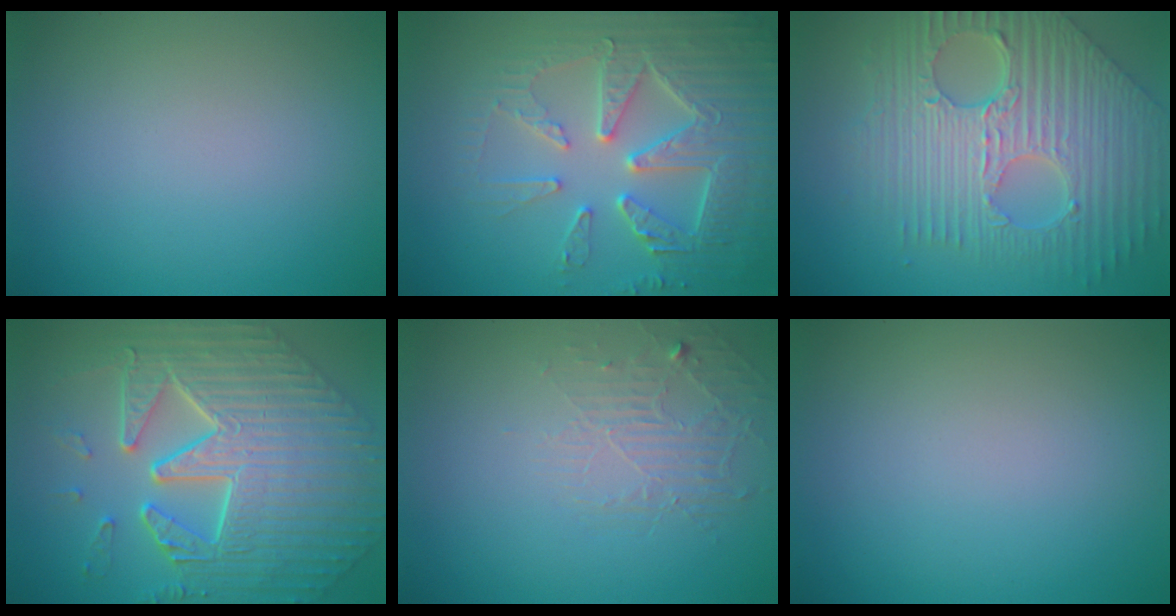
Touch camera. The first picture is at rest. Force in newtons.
{"total": 6.7, "press": 5.6, "slide": 3.7}
{"total": 10.2, "press": 7.0, "slide": 7.4}
{"total": 10.4, "press": 7.4, "slide": 7.3}
{"total": 1.8, "press": 0.8, "slide": 1.6}
{"total": 0.0}